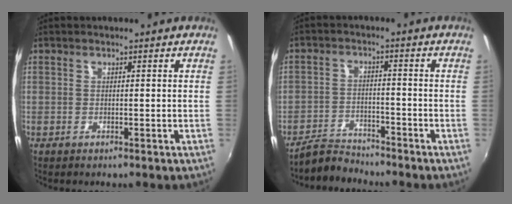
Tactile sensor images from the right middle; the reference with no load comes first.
{"total": 5.0, "force": [-4.8, 1.6, 0.0], "torque": [-0.012, 0.008, -0.086]}